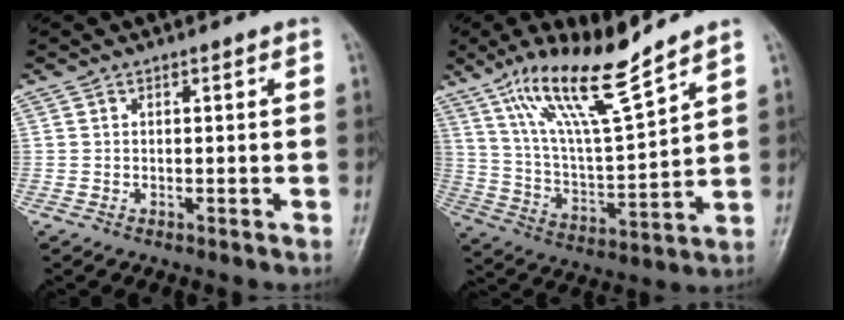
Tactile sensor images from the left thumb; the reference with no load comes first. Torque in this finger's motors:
{"motor_torque": [0.32, 0.23, 1.43, -1.33, 0.41]}